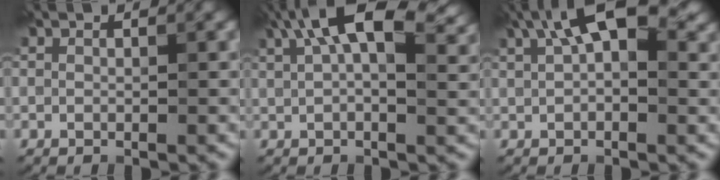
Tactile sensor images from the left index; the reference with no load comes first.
{"total": 11.0, "force": [5.4, 4.9, 8.3], "torque": [-0.128, 0.024, 0.076]}
{"total": 8.8, "force": [3.8, 4.1, 6.7], "torque": [-0.102, 0.021, 0.052]}